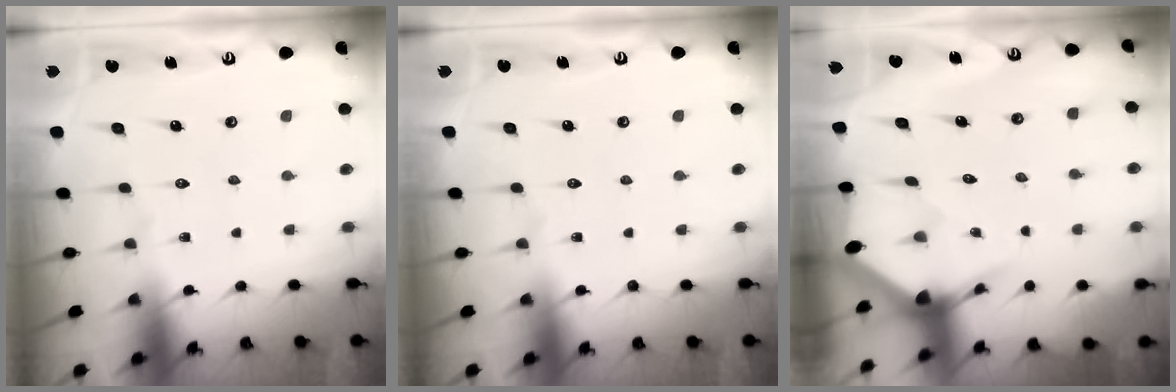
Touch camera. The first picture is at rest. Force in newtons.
{"total": 0.0}
{"total": 2.9, "press": 2.9, "slide": 0.1}